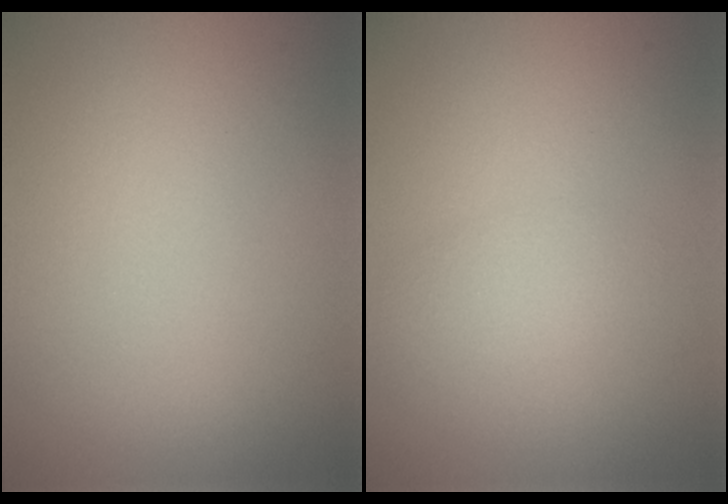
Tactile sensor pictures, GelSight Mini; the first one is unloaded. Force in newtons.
{"total": 1.9, "press": 1.9, "slide": 0.1}